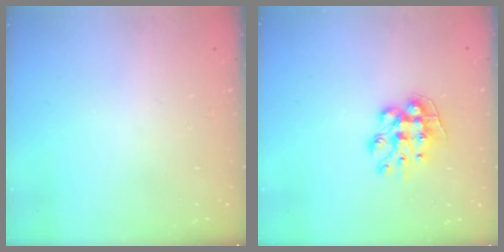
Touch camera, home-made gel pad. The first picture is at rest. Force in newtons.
{"total": 10.8, "press": 10.8, "slide": 0.9}